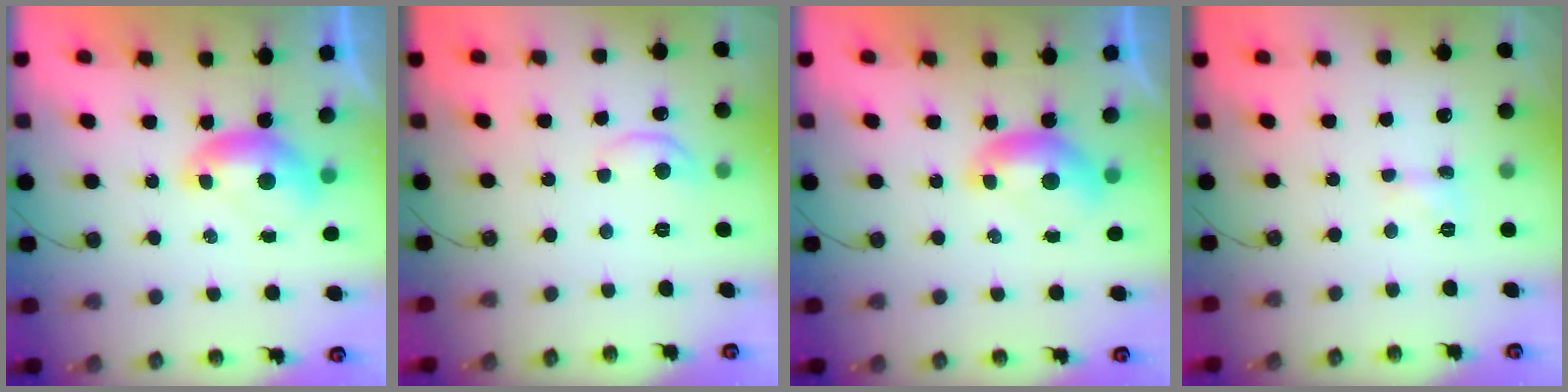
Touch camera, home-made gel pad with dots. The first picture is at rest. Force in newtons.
{"total": 3.0, "press": 2.9, "slide": 0.5}
{"total": 0.0}
{"total": 2.4, "press": 2.4, "slide": 0.6}